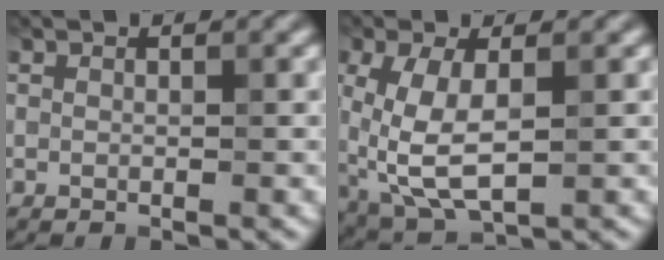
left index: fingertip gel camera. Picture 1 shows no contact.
{"total": 6.5, "force": [-0.3, 3.0, 5.7], "torque": [-0.139, -0.012, -0.003]}